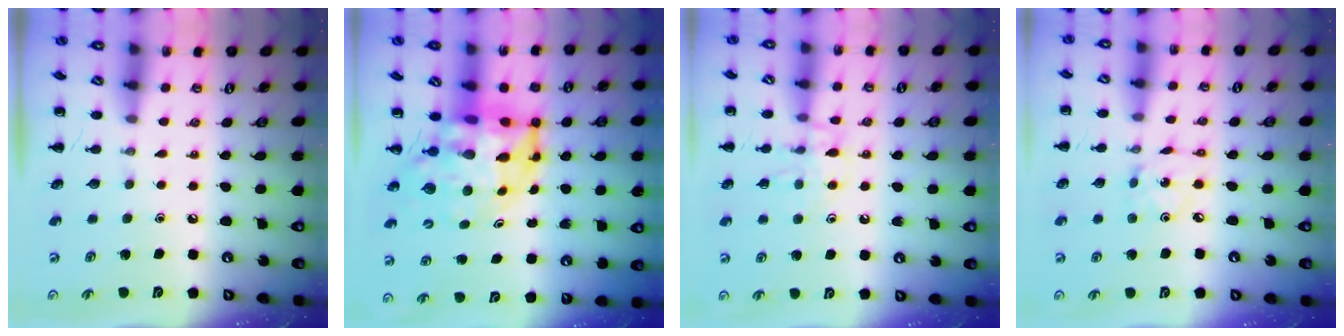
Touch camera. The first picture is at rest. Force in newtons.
{"total": 9.6, "press": 9.2, "slide": 2.8}
{"total": 9.6, "press": 9.6, "slide": 0.6}
{"total": 2.2, "press": 2.2, "slide": 0.4}